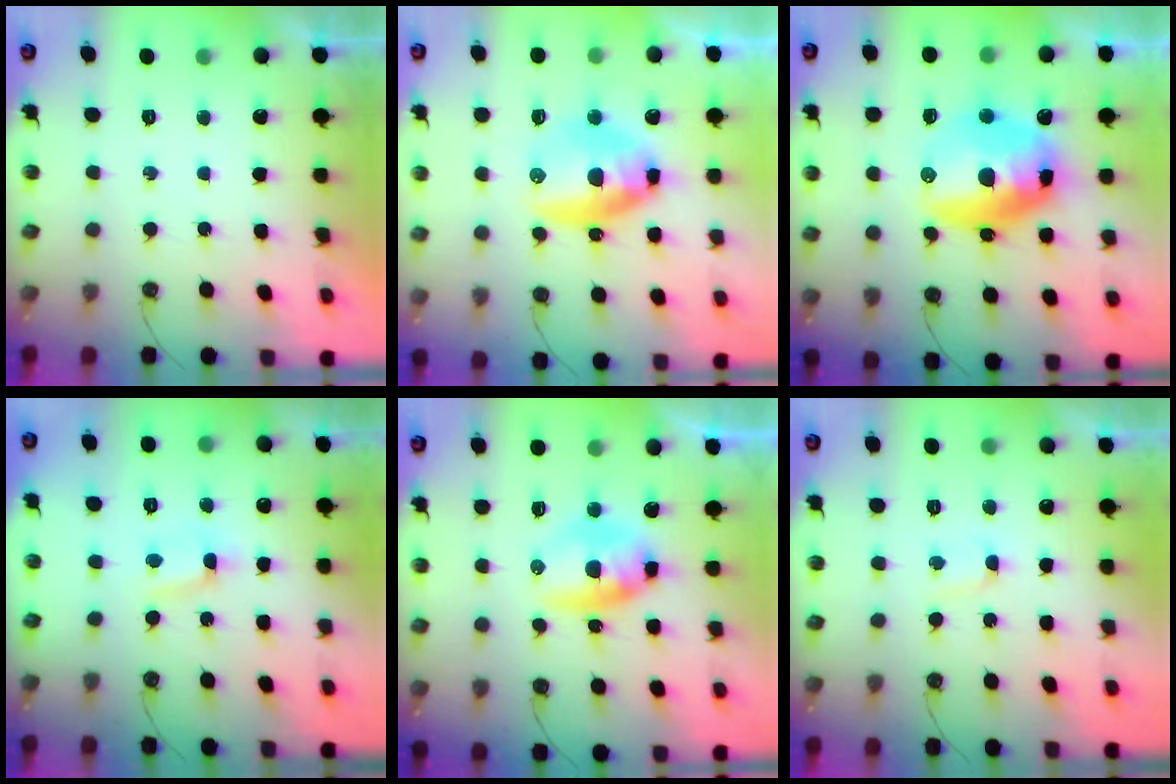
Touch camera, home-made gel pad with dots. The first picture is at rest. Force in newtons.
{"total": 12.2, "press": 12.1, "slide": 1.2}
{"total": 21.2, "press": 18.8, "slide": 9.9}
{"total": 1.5, "press": 1.5, "slide": 0.3}
{"total": 9.8, "press": 8.2, "slide": 5.3}
{"total": 1.7, "press": 1.7, "slide": 0.3}